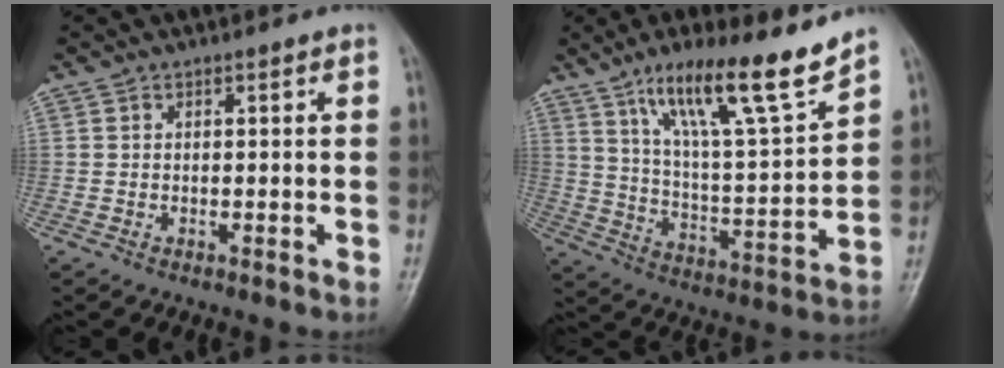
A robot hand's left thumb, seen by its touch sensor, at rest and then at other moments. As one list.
[{"total": 16.8, "force": [11.8, 2.1, 11.7], "torque": [-0.180, -0.066, 0.207]}]